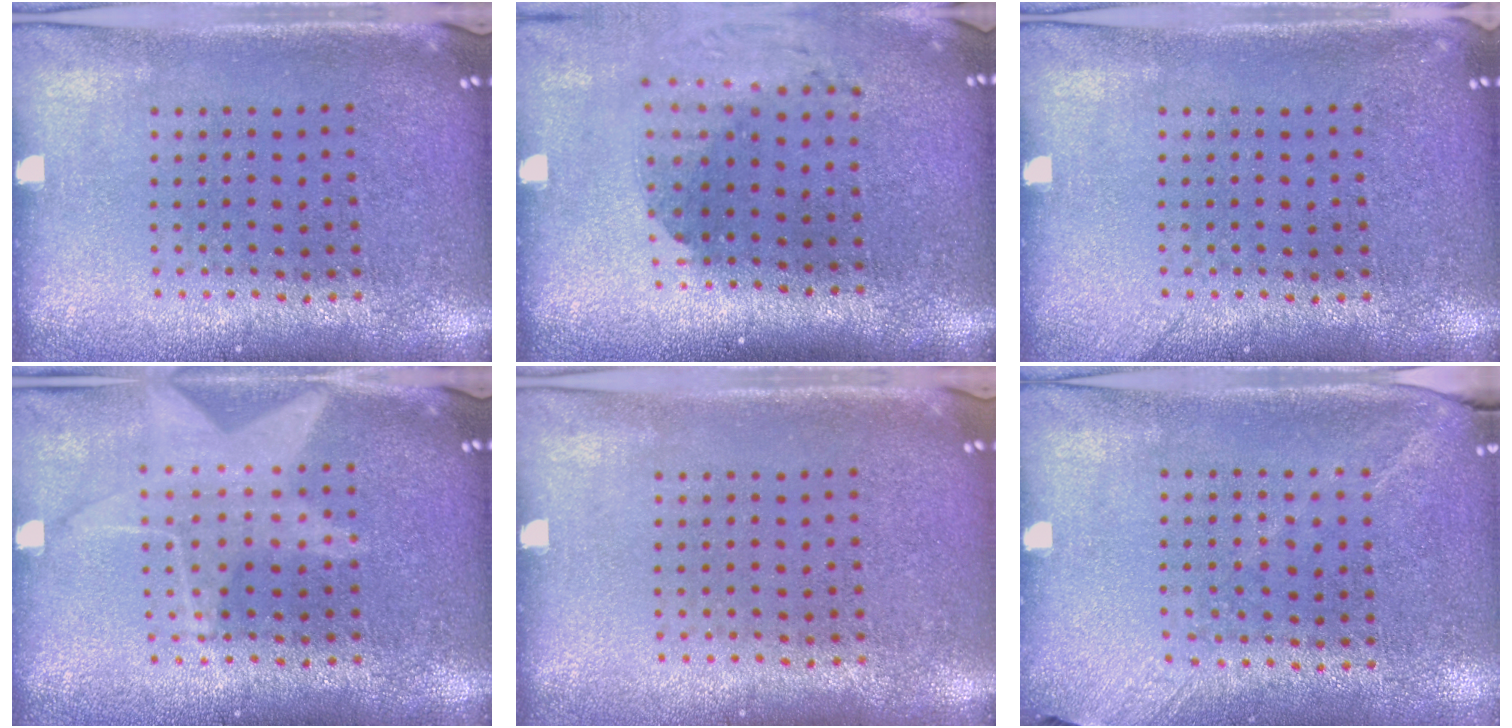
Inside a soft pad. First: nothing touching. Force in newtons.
{"total": 1.7, "press": 1.3, "slide": 1.1}
{"total": 0.8, "press": 0.8, "slide": 0.1}
{"total": 1.5, "press": 1.3, "slide": 0.6}
{"total": 0.0}
{"total": 1.3, "press": 1.0, "slide": 0.9}